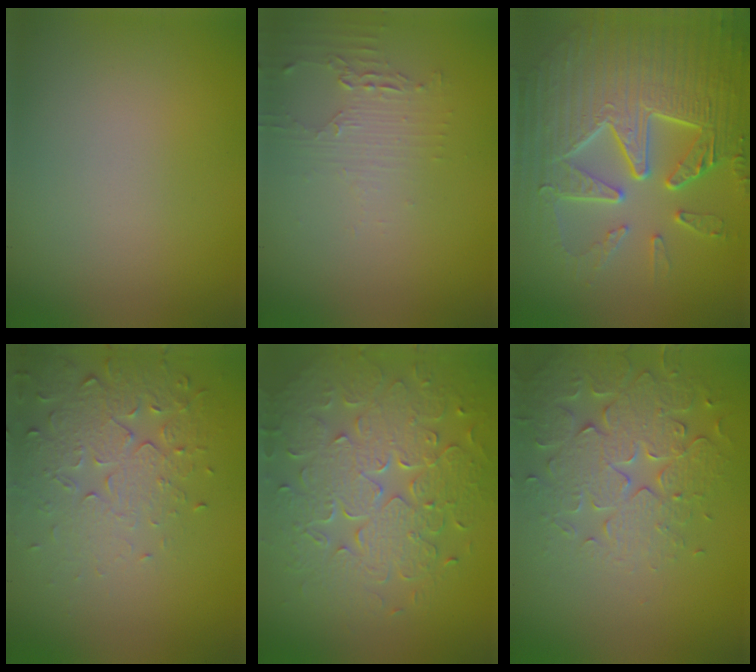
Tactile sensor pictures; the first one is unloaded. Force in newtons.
{"total": 1.7, "press": 1.7, "slide": 0.3}
{"total": 9.8, "press": 6.6, "slide": 7.2}
{"total": 5.1, "press": 3.8, "slide": 3.4}
{"total": 8.1, "press": 5.8, "slide": 5.7}
{"total": 4.6, "press": 4.5, "slide": 0.8}